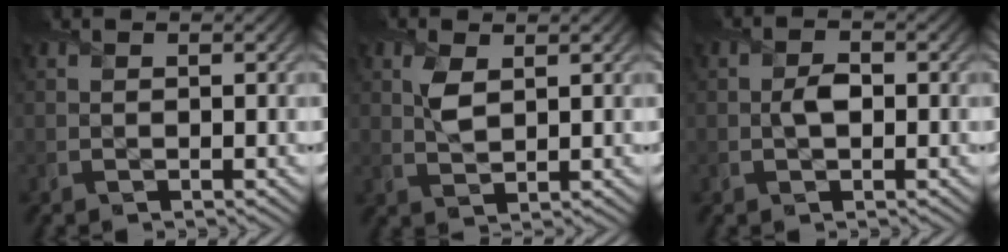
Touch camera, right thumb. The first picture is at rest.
{"total": 3.1, "force": [1.2, 1.6, 2.3], "torque": [-0.056, 0.001, 0.025]}
{"total": 2.3, "force": [-0.1, 1.5, 1.7], "torque": [-0.034, 0.000, -0.003]}